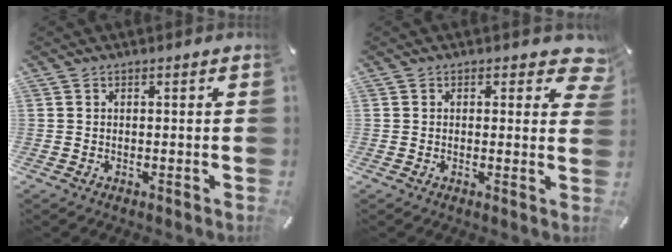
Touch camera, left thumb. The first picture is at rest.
{"total": 4.2, "force": [2.0, 2.6, 2.7], "torque": [-0.016, -0.007, 0.029]}